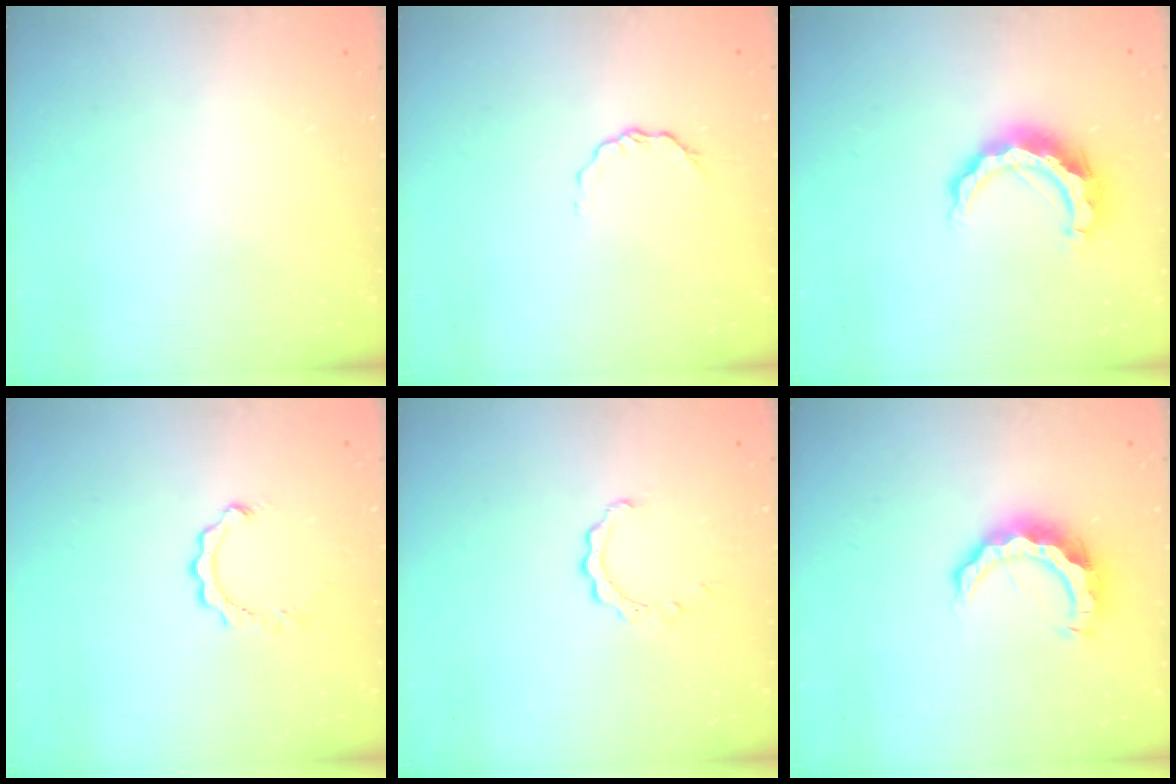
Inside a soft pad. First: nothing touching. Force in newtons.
{"total": 4.4, "press": 4.4, "slide": 0.6}
{"total": 10.5, "press": 10.5, "slide": 0.6}
{"total": 2.3, "press": 2.3, "slide": 0.3}
{"total": 2.4, "press": 2.3, "slide": 0.3}
{"total": 9.2, "press": 9.1, "slide": 1.0}